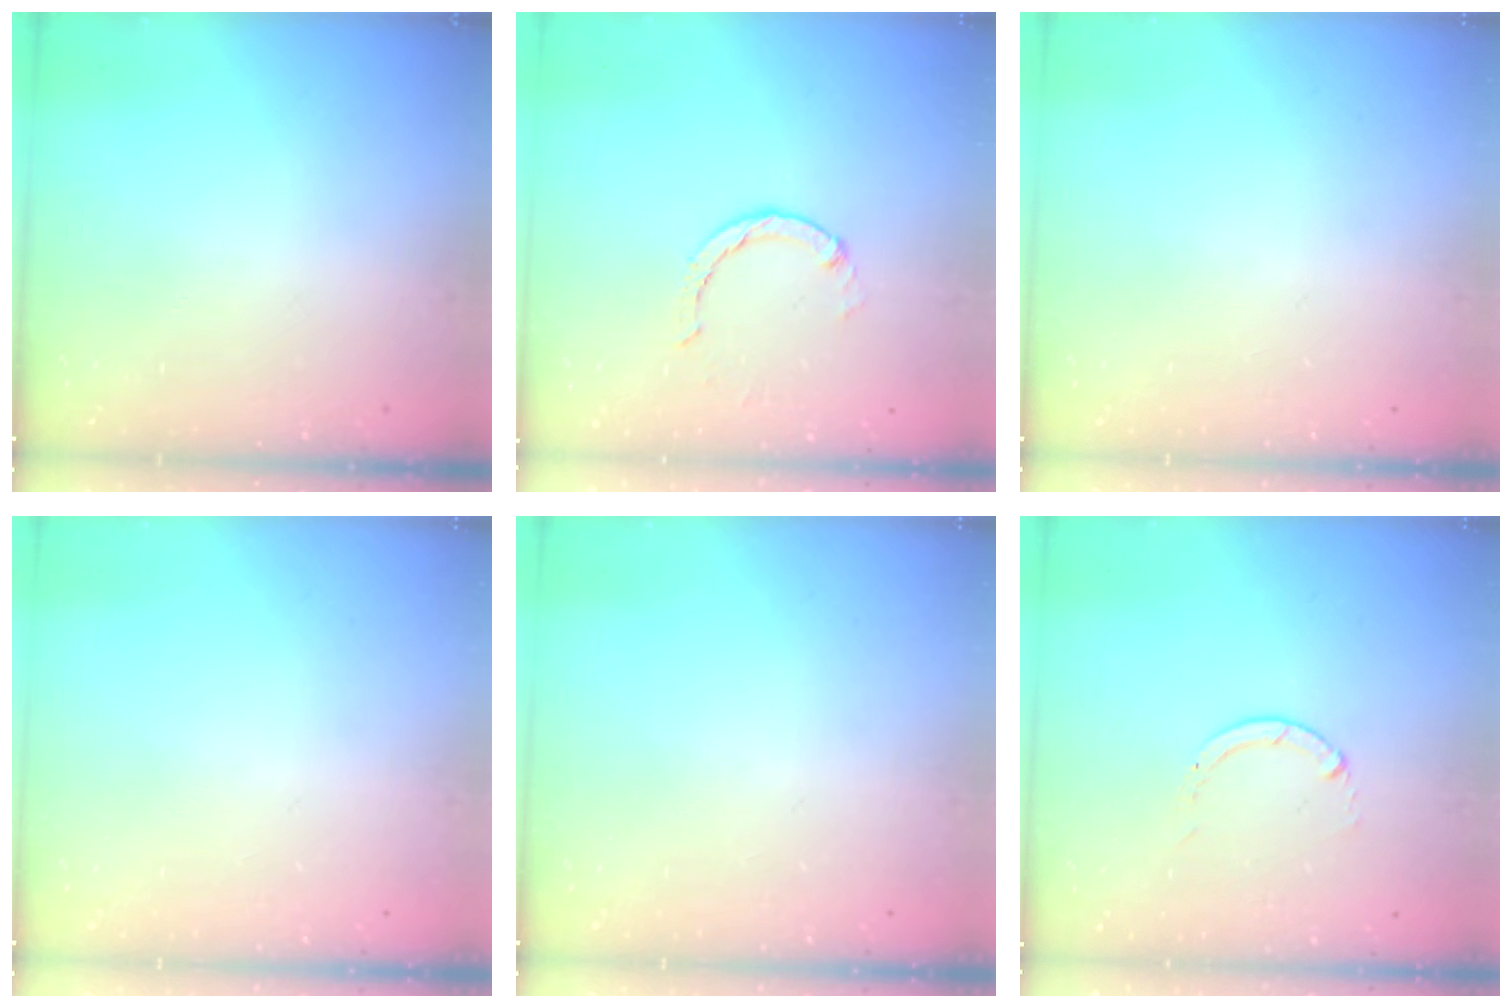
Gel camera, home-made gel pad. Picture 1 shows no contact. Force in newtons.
{"total": 2.0, "press": 2.0, "slide": 0.2}
{"total": 0.0}
{"total": 0.0}
{"total": 0.0}
{"total": 0.0}